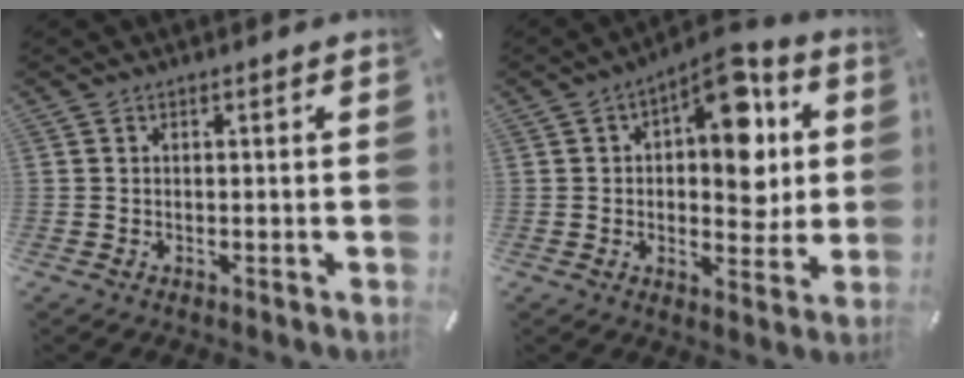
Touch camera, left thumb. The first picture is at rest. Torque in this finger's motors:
{"motor_torque": [0.48, 0.39, 0.58, 0.37, 0.13]}